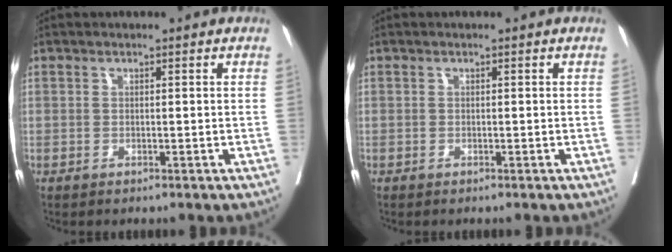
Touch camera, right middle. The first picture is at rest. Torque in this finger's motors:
{"motor_torque": [-0.01, -1.29, 0.00, 0.01]}